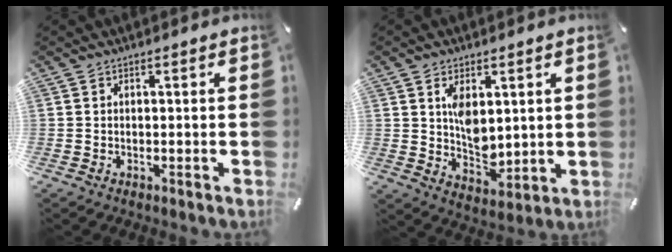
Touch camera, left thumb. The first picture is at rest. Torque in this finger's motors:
{"motor_torque": [1.70, 1.54, 1.21, -0.55, 0.12]}